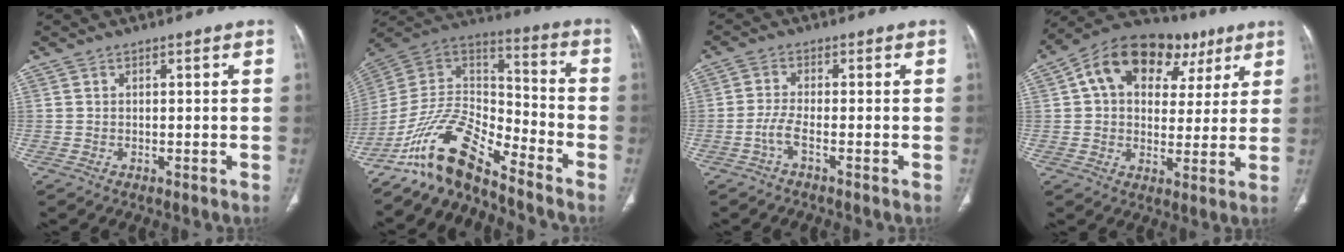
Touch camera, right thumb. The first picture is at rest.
{"total": 14.8, "force": [-12.2, 4.4, 7.1], "torque": [-0.124, 0.100, -0.237]}
{"total": 2.9, "force": [-1.5, 0.3, 2.4], "torque": [-0.066, 0.008, -0.034]}
{"total": 20.3, "force": [8.0, 13.5, 12.8], "torque": [-0.159, 0.030, 0.120]}